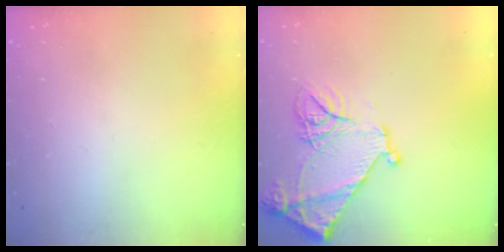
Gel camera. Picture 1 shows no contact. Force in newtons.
{"total": 14.8, "press": 14.7, "slide": 1.6}